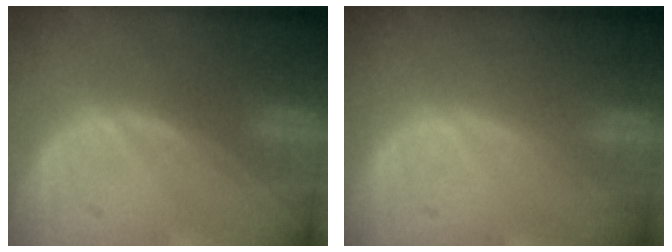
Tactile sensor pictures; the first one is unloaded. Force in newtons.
{"total": 0.0}